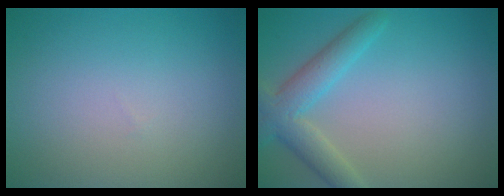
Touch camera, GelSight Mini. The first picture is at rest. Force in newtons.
{"total": 4.1, "press": 4.1, "slide": 0.2}